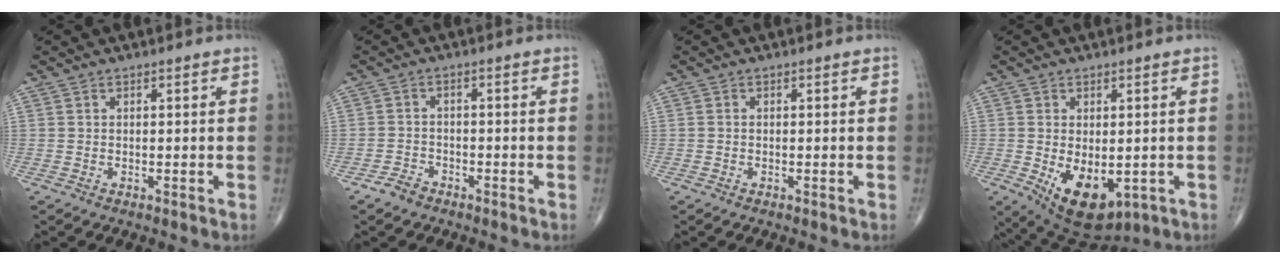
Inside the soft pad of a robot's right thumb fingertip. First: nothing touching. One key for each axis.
{"total": 2.8, "fx": -2.1, "fy": 1.6, "fz": 0.7, "tx": -0.014, "ty": 0.011, "tz": -0.039}
{"total": 0.0}
{"total": 11.1, "fx": -2.5, "fy": 6.3, "fz": 8.8, "tx": -0.124, "ty": -0.012, "tz": -0.016}